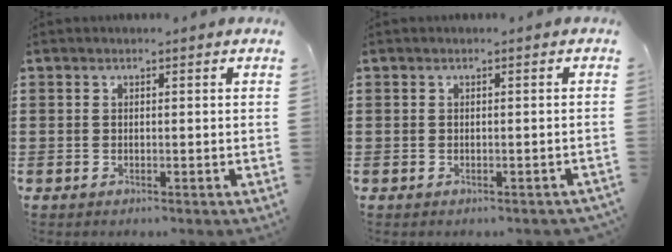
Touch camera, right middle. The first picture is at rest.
{"total": 0.0}